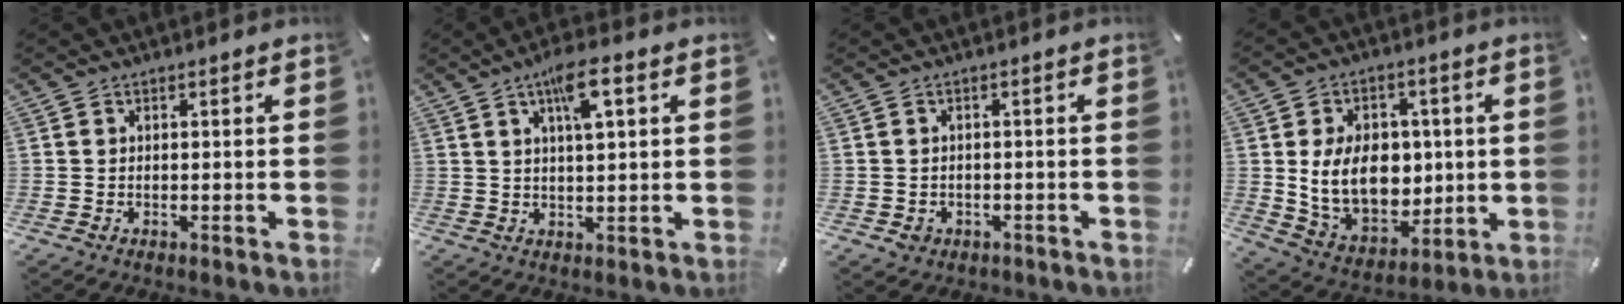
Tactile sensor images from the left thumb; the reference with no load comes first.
{"total": 8.1, "force": [3.7, 2.2, 6.8], "torque": [-0.118, -0.002, 0.058]}
{"total": 2.4, "force": [-0.9, 2.0, 0.7], "torque": [-0.013, 0.004, -0.020]}
{"total": 15.0, "force": [1.2, 11.8, 9.2], "torque": [-0.166, -0.002, 0.034]}